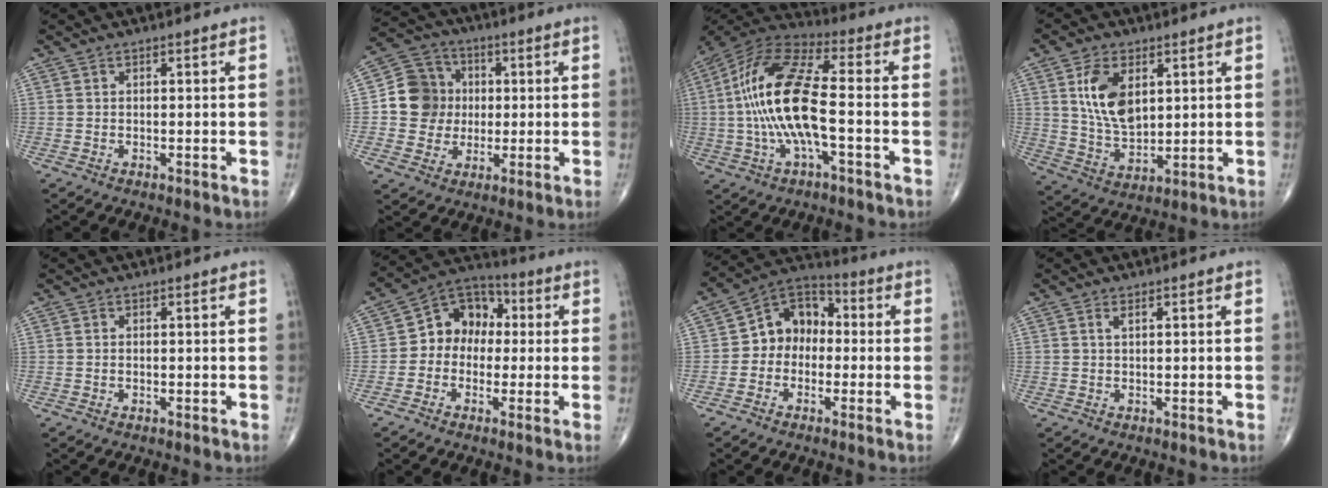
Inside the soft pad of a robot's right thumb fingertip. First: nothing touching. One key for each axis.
{"total": 10.8, "fx": 0.4, "fy": 10.0, "fz": 3.9, "tx": -0.033, "ty": 0.016, "tz": 0.002}
{"total": 18.1, "fx": -1.6, "fy": 5.9, "fz": 17.0, "tx": -0.358, "ty": 0.036, "tz": -0.034}
{"total": 11.4, "fx": 3.4, "fy": 6.6, "fz": 8.6, "tx": -0.146, "ty": -0.018, "tz": 0.073}
{"total": 0.0}
{"total": 10.2, "fx": 0.2, "fy": 8.3, "fz": 5.9, "tx": -0.052, "ty": 0.034, "tz": -0.015}
{"total": 9.9, "fx": -0.8, "fy": 8.0, "fz": 5.8, "tx": -0.056, "ty": 0.038, "tz": -0.034}
{"total": 0.8, "fx": 0.4, "fy": 0.2, "fz": 0.7, "tx": -0.015, "ty": 0.003, "tz": 0.009}